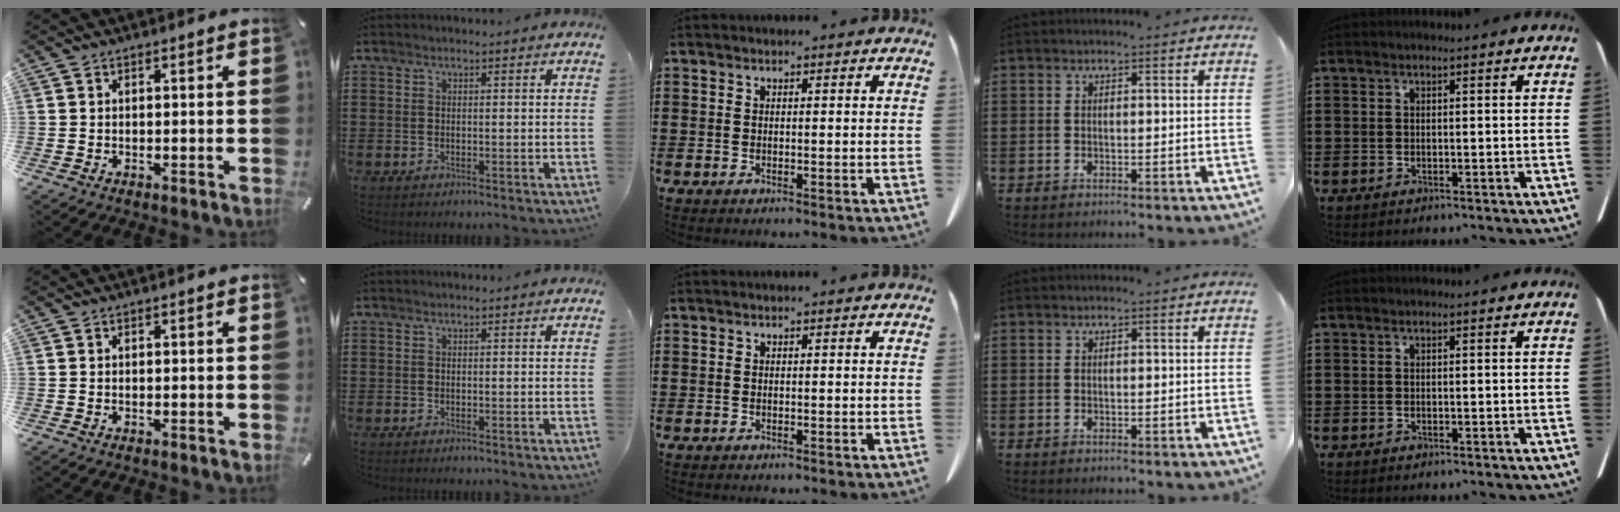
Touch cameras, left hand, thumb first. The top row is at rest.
{}